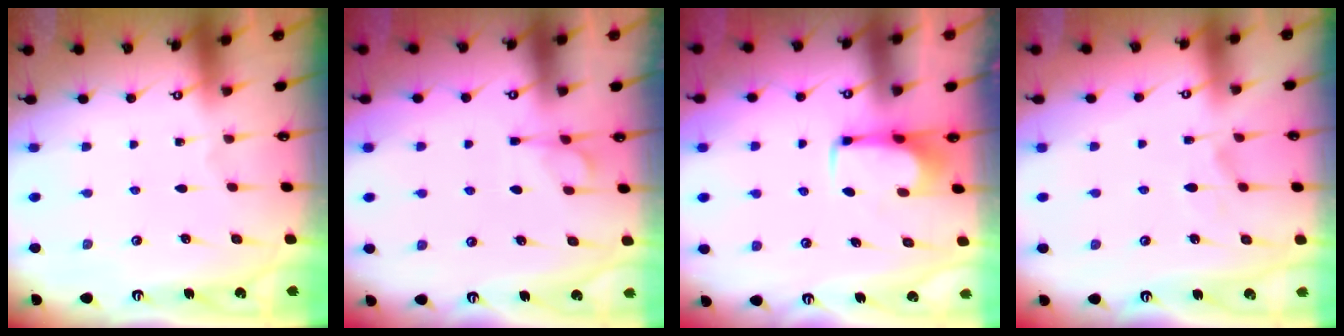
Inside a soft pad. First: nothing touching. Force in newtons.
{"total": 1.5, "press": 0.9, "slide": 1.2}
{"total": 1.5, "press": 1.5, "slide": 0.4}
{"total": 1.4, "press": 0.7, "slide": 1.1}